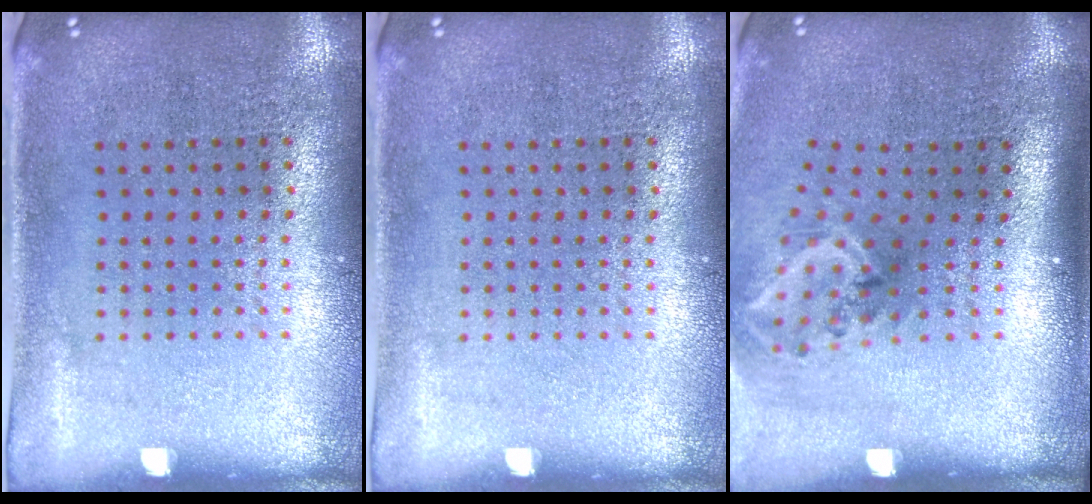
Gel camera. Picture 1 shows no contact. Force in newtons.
{"total": 0.0}
{"total": 2.1, "press": 1.3, "slide": 1.6}